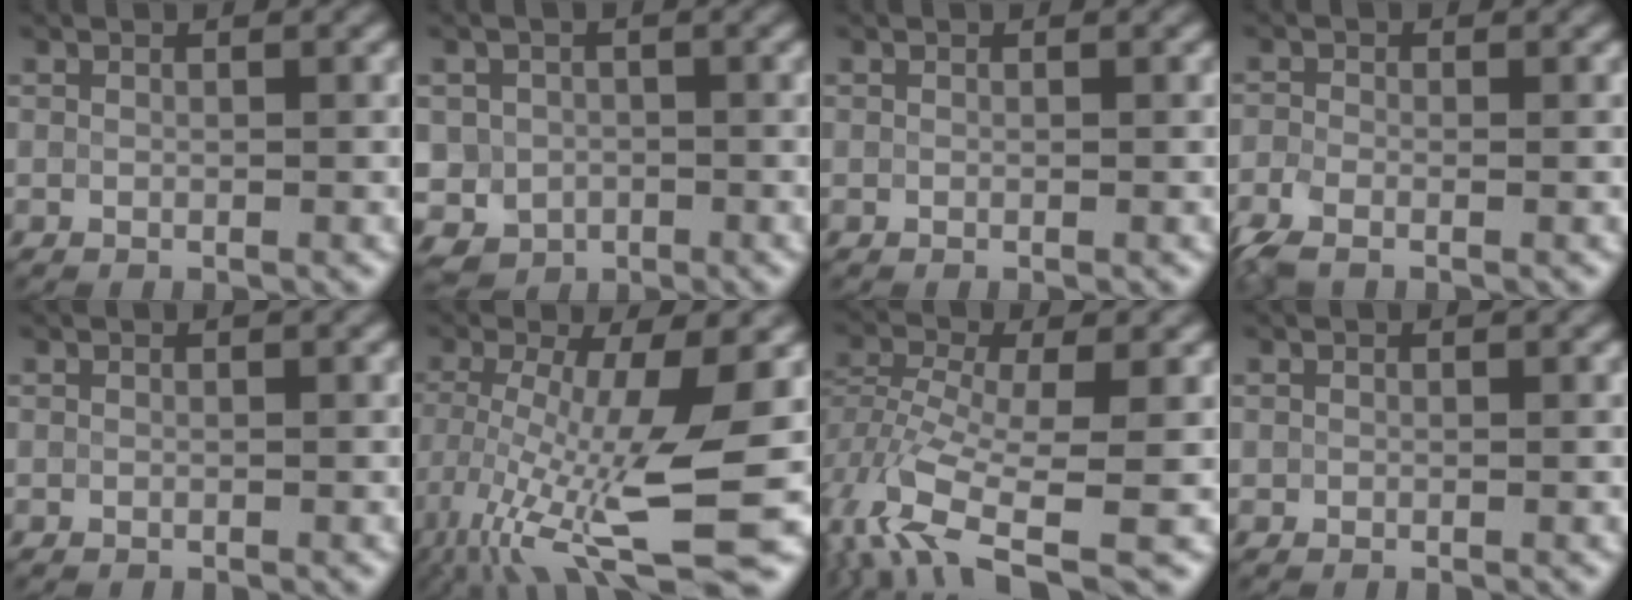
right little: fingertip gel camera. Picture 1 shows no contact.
{"total": 4.3, "force": [-1.5, 3.9, 1.2], "torque": [-0.013, -0.004, -0.030]}
{"total": 0.0}
{"total": 2.6, "force": [-1.8, 0.9, 1.6], "torque": [-0.037, -0.007, -0.049]}
{"total": 0.0}
{"total": 12.7, "force": [-4.1, 3.2, 11.6], "torque": [-0.224, -0.021, -0.071]}
{"total": 9.2, "force": [-5.1, 3.5, 6.7], "torque": [-0.137, -0.018, -0.096]}
{"total": 0.0}